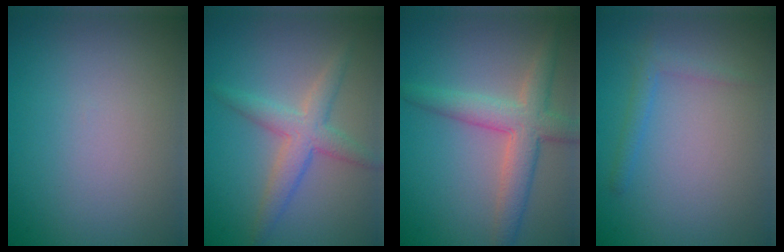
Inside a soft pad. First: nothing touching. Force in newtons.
{"total": 3.5, "press": 3.5, "slide": 0.1}
{"total": 4.7, "press": 4.7, "slide": 0.3}
{"total": 1.3, "press": 1.3, "slide": 0.1}